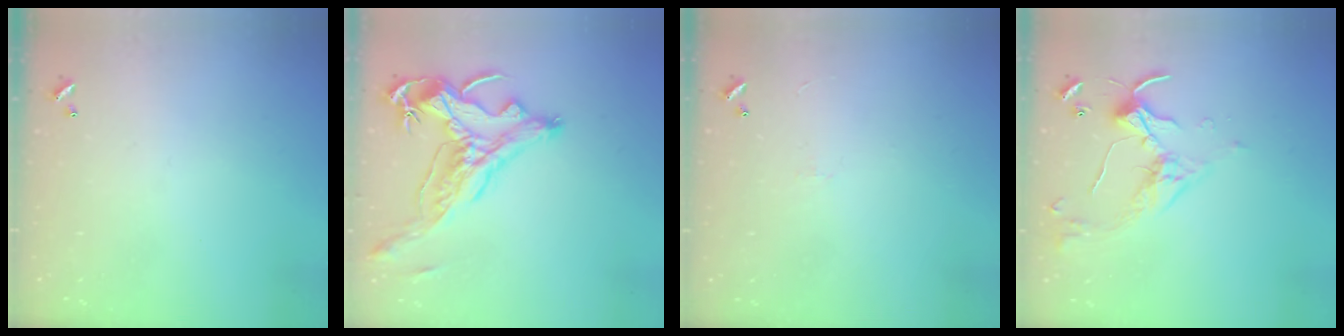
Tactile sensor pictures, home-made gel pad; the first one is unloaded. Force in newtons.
{"total": 2.9, "press": 2.5, "slide": 1.3}
{"total": 0.7, "press": 0.3, "slide": 0.7}
{"total": 3.8, "press": 3.8, "slide": 0.3}